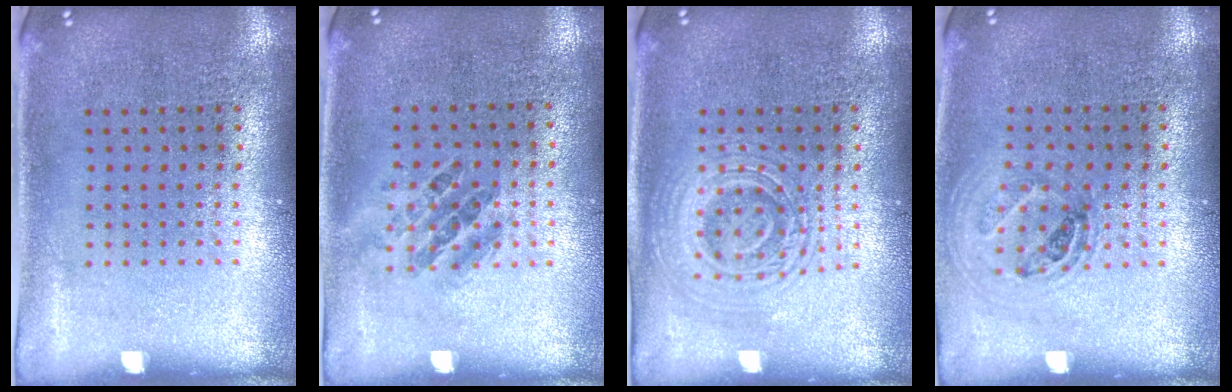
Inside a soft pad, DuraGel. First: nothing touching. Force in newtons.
{"total": 0.9, "press": 0.8, "slide": 0.5}
{"total": 2.8, "press": 2.7, "slide": 0.5}
{"total": 1.1, "press": 1.0, "slide": 0.4}